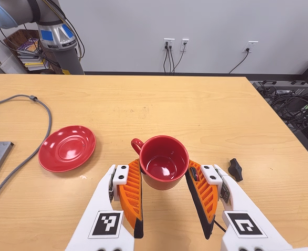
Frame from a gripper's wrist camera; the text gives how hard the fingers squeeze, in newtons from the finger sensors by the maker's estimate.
{"total": 6.4, "left": 6.6, "right": 6.2}